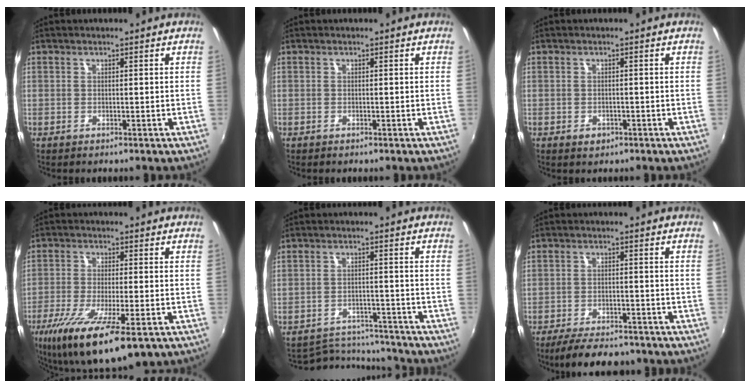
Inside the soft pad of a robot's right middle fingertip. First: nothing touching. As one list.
[{"total": 0.0}, {"total": 1.9, "force": [-1.0, 1.3, 0.8], "torque": [-0.014, -0.003, -0.014]}, {"total": 18.7, "force": [-10.7, 4.8, 14.6], "torque": [-0.279, -0.066, -0.174]}, {"total": 10.6, "force": [-10.1, 2.8, 1.5], "torque": [-0.047, 0.014, -0.141]}, {"total": 10.2, "force": [-8.4, 3.2, 4.7], "torque": [-0.104, -0.014, -0.130]}]